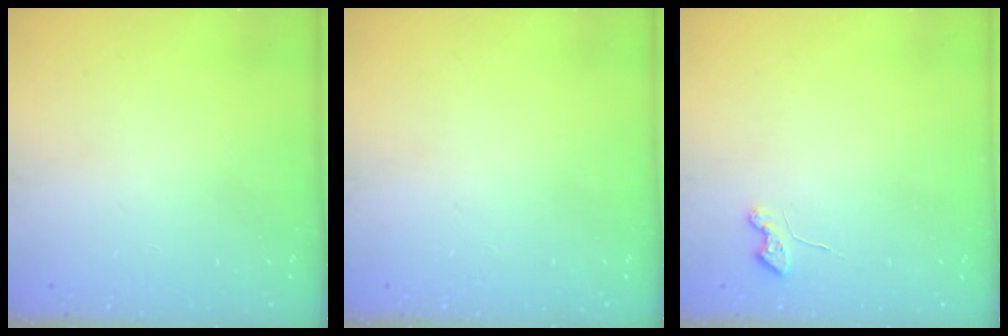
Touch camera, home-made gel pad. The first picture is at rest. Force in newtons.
{"total": 0.0}
{"total": 3.6, "press": 3.6, "slide": 0.6}